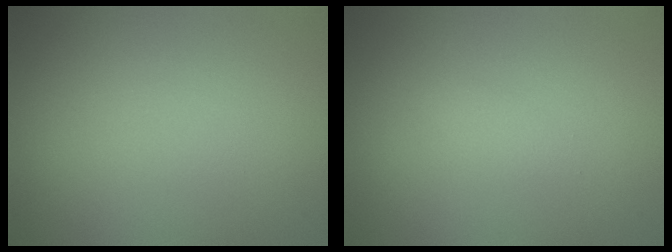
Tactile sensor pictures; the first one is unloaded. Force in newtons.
{"total": 0.7, "press": 0.6, "slide": 0.1}